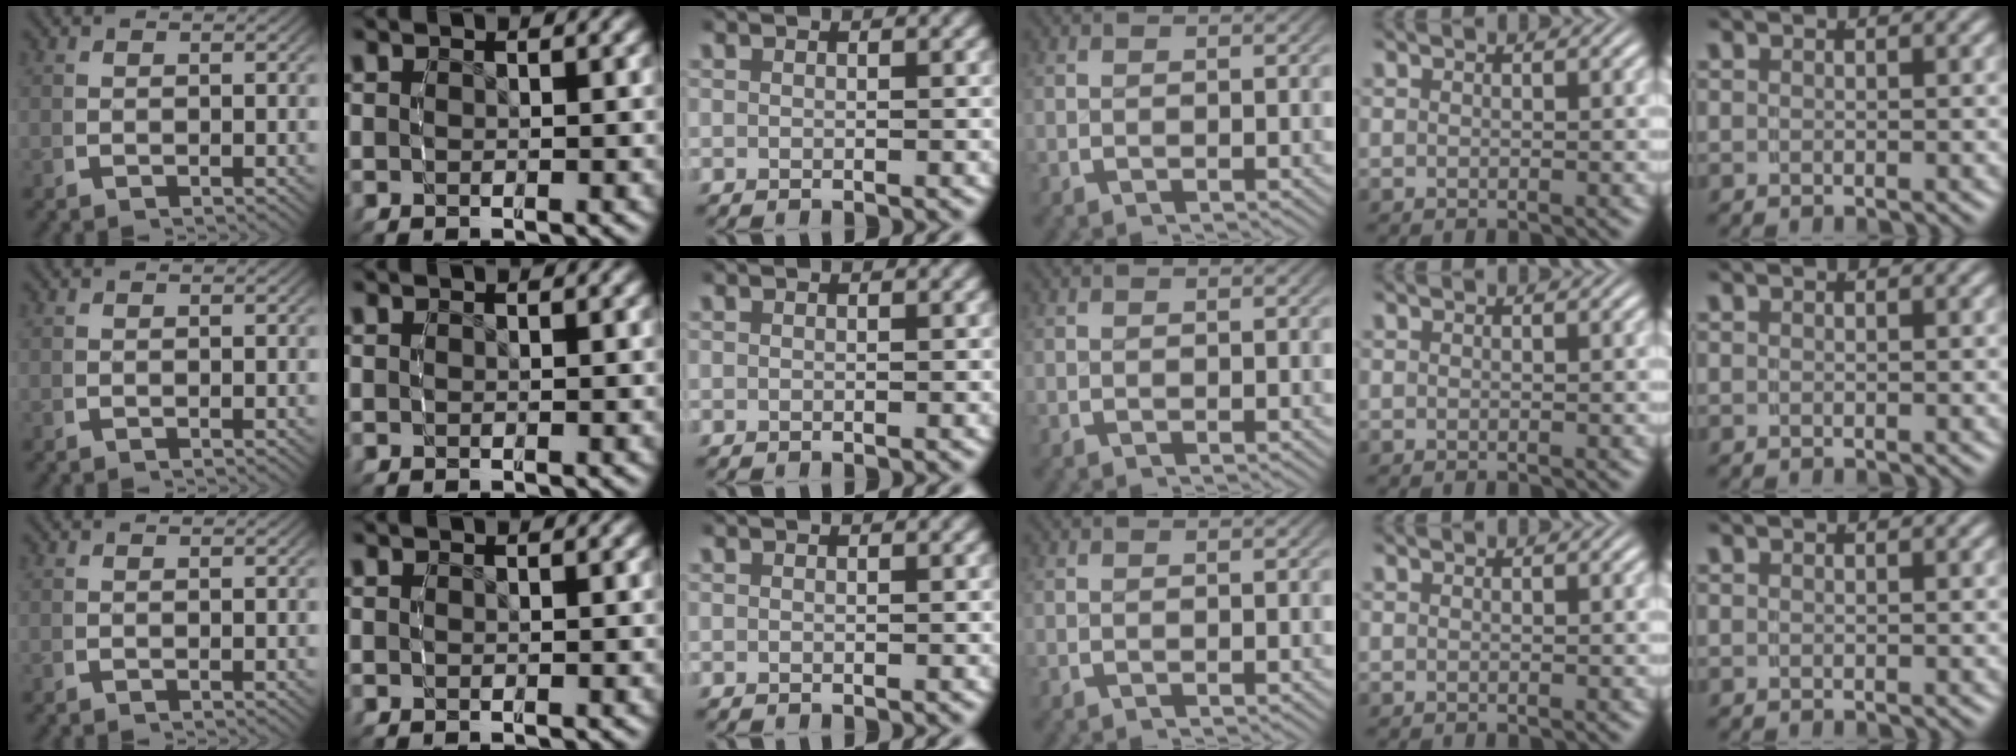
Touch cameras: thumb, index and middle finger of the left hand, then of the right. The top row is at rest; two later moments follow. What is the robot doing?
{"motion": "reach", "object": "coat"}